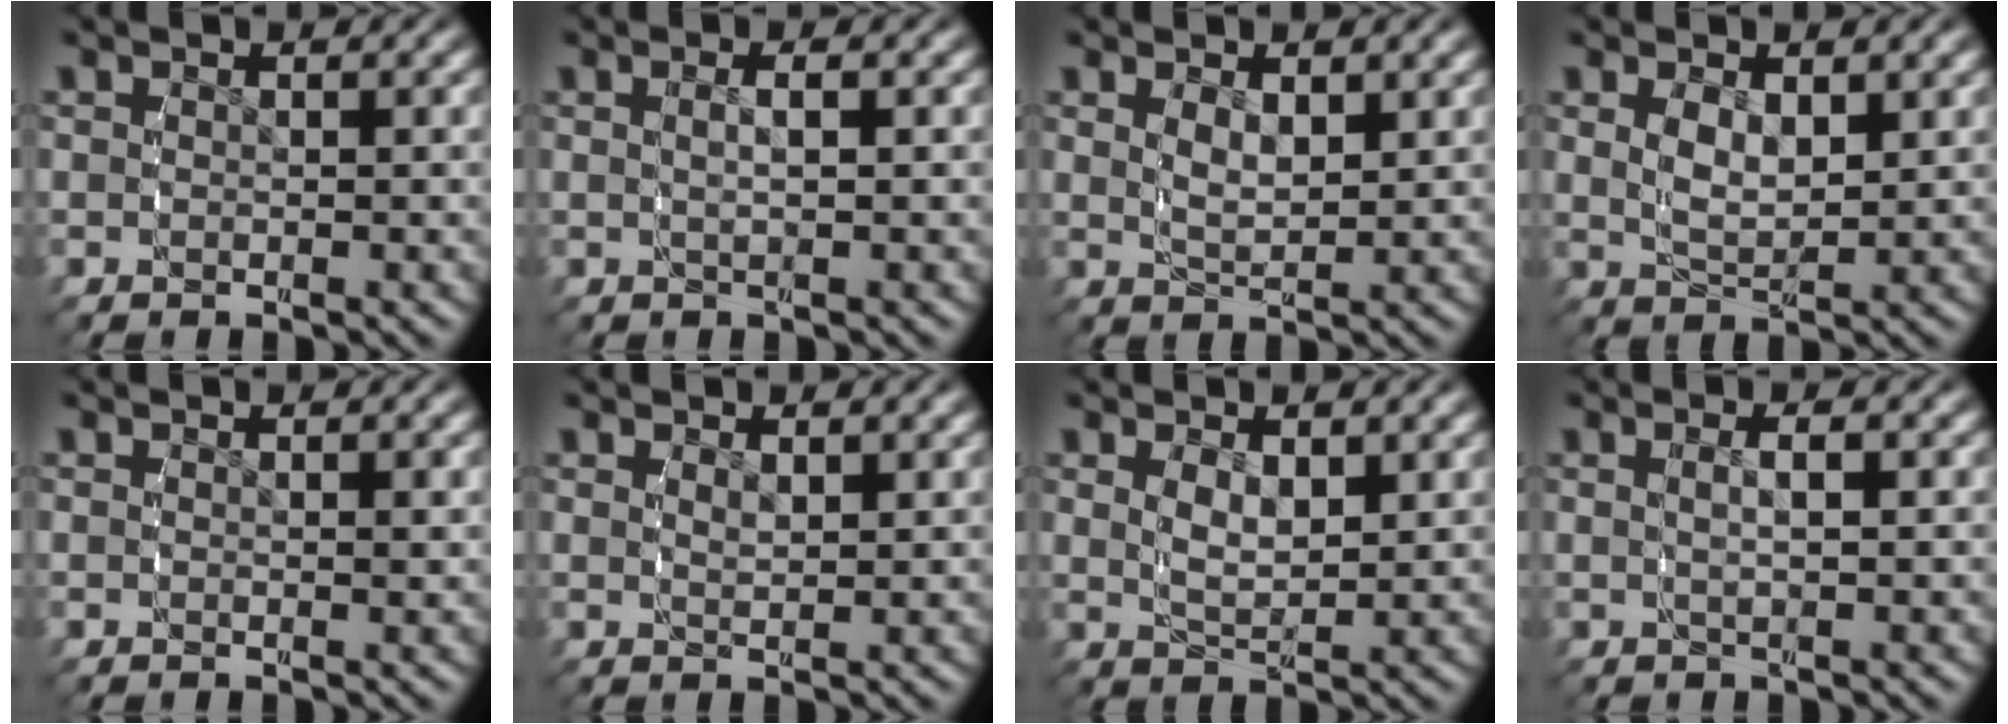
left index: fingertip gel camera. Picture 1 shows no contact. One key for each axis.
{"total": 1.8, "fx": 0.2, "fy": 0.2, "fz": 1.8, "tx": -0.024, "ty": 0.001, "tz": 0.006}
{"total": 2.1, "fx": 0.9, "fy": 0.5, "fz": 1.8, "tx": -0.032, "ty": -0.016, "tz": 0.028}
{"total": 2.7, "fx": 0.8, "fy": 1.1, "fz": 2.3, "tx": -0.045, "ty": -0.016, "tz": 0.027}
{"total": 0.0}
{"total": 1.0, "fx": 0.8, "fy": -0.4, "fz": 0.5, "tx": -0.006, "ty": -0.010, "tz": 0.022}
{"total": 2.4, "fx": 0.8, "fy": 0.8, "fz": 2.1, "tx": -0.040, "ty": -0.016, "tz": 0.028}
{"total": 2.1, "fx": 0.3, "fy": 0.3, "fz": 2.1, "tx": -0.029, "ty": 0.003, "tz": 0.008}